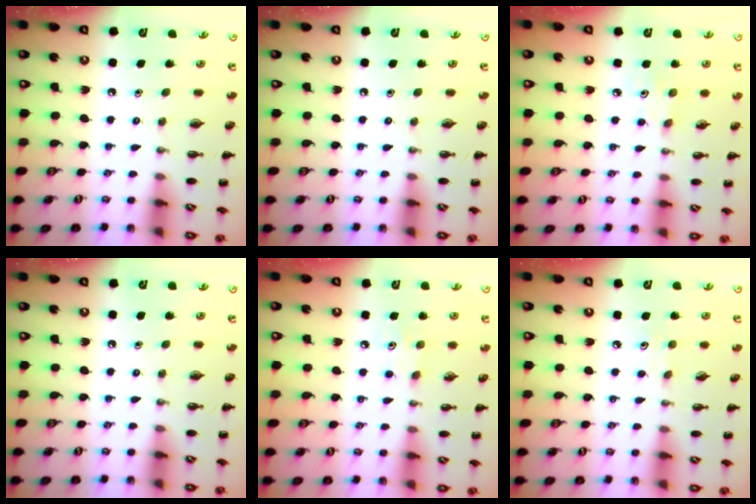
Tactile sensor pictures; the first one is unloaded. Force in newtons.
{"total": 0.0}
{"total": 2.6, "press": 2.5, "slide": 0.8}
{"total": 0.0}
{"total": 3.9, "press": 3.8, "slide": 1.0}
{"total": 4.8, "press": 4.7, "slide": 1.2}